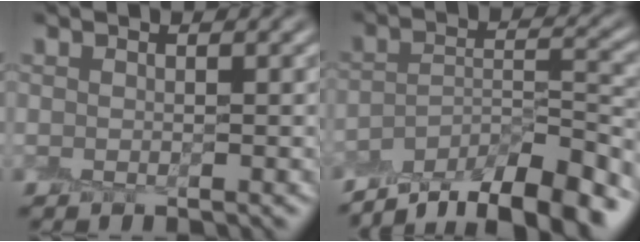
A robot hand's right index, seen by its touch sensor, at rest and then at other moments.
{"total": 10.0, "force": [-8.1, 2.9, 5.1], "torque": [-0.083, 0.001, -0.135]}